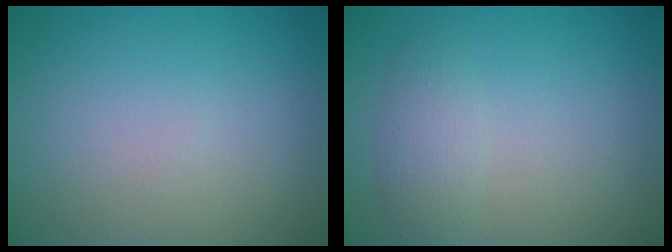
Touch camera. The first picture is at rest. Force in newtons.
{"total": 2.0, "press": 2.0, "slide": 0.0}